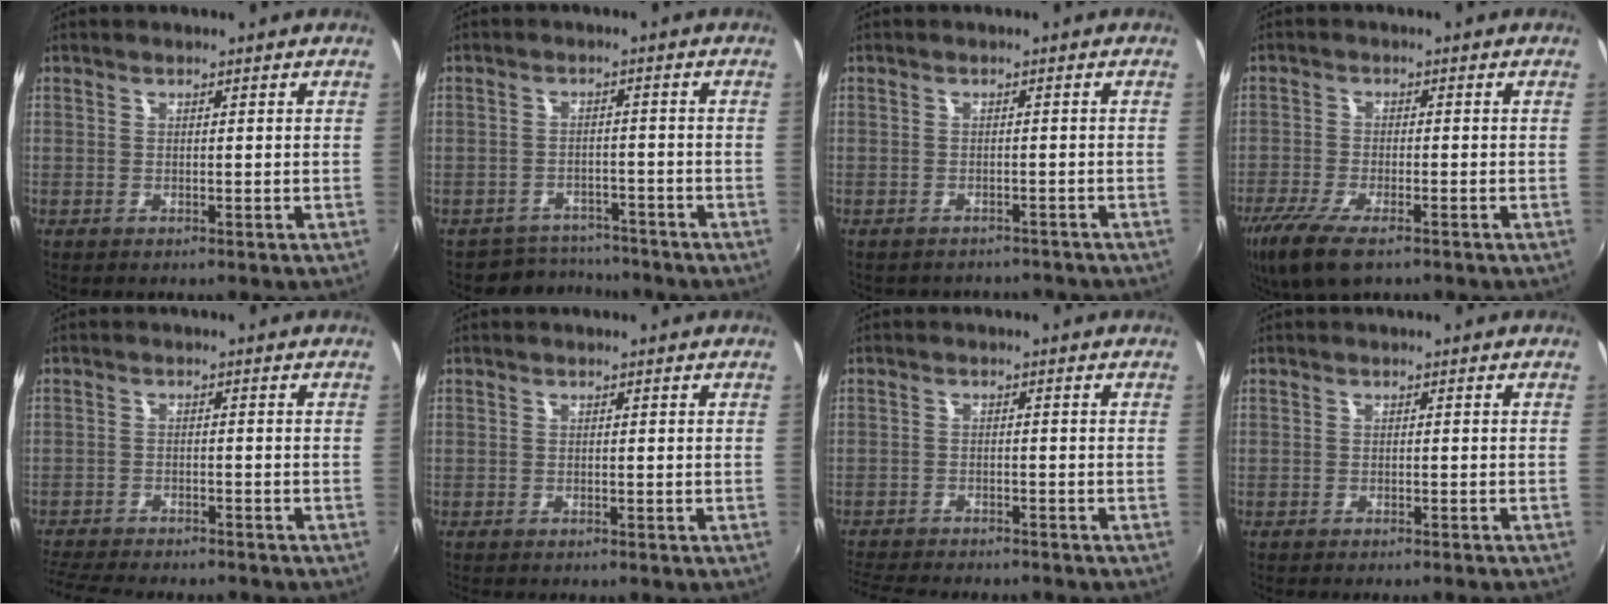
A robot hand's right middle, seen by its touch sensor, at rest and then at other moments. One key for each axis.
{"total": 5.7, "fx": -5.1, "fy": 2.4, "fz": -0.6, "tx": -0.002, "ty": 0.011, "tz": -0.080}
{"total": 6.1, "fx": -5.5, "fy": 2.2, "fz": 1.6, "tx": -0.034, "ty": -0.015, "tz": -0.071}
{"total": 10.4, "fx": -6.9, "fy": 3.4, "fz": 7.0, "tx": -0.165, "ty": -0.039, "tz": -0.130}
{"total": 12.3, "fx": -11.0, "fy": 2.6, "fz": 4.8, "tx": -0.121, "ty": -0.023, "tz": -0.175}
{"total": 2.2, "fx": -2.0, "fy": 0.4, "fz": 0.7, "tx": -0.019, "ty": -0.015, "tz": -0.034}
{"total": 10.9, "fx": -9.9, "fy": 2.3, "fz": 4.0, "tx": -0.104, "ty": -0.019, "tz": -0.158}
{"total": 4.0, "fx": -3.6, "fy": 0.2, "fz": 1.6, "tx": -0.040, "ty": -0.015, "tz": -0.056}